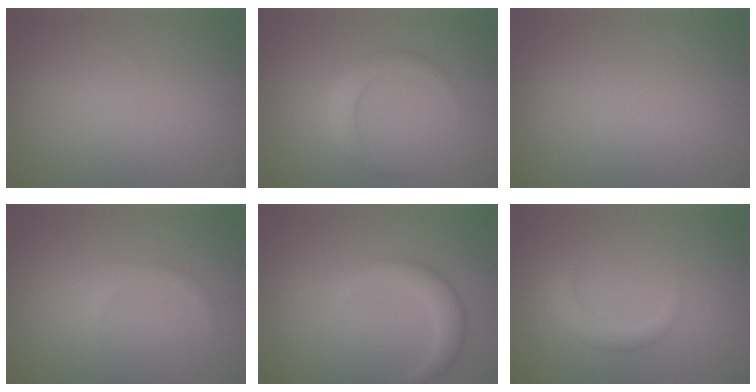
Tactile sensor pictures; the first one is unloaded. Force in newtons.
{"total": 2.4, "press": 2.4, "slide": 0.0}
{"total": 0.0}
{"total": 0.9, "press": 0.9, "slide": 0.1}
{"total": 2.8, "press": 2.8, "slide": 0.2}
{"total": 2.2, "press": 2.2, "slide": 0.2}